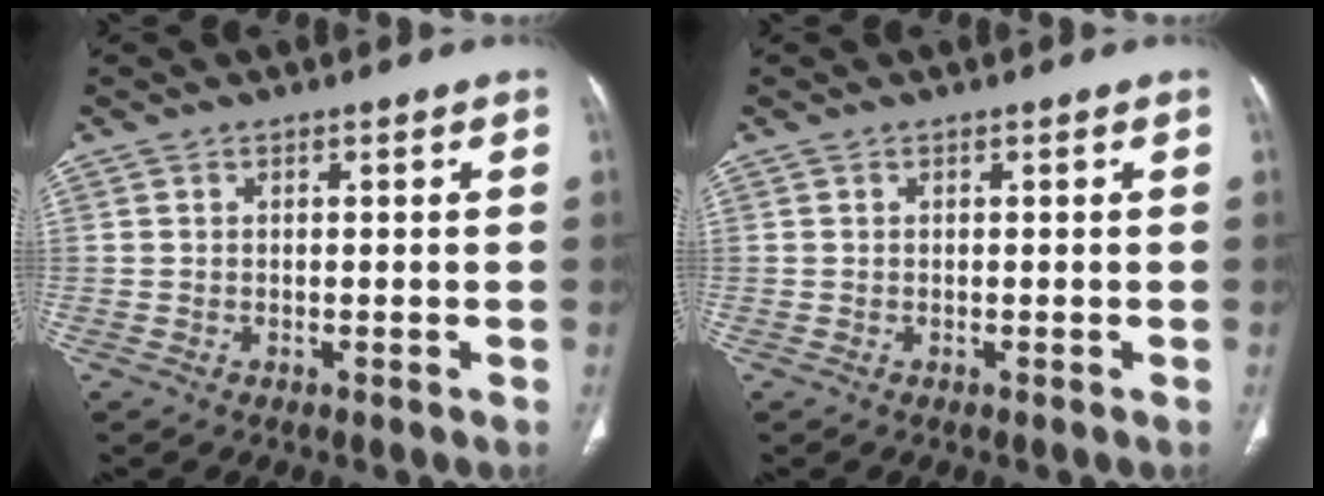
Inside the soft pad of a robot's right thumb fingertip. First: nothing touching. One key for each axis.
{"total": 0.0}